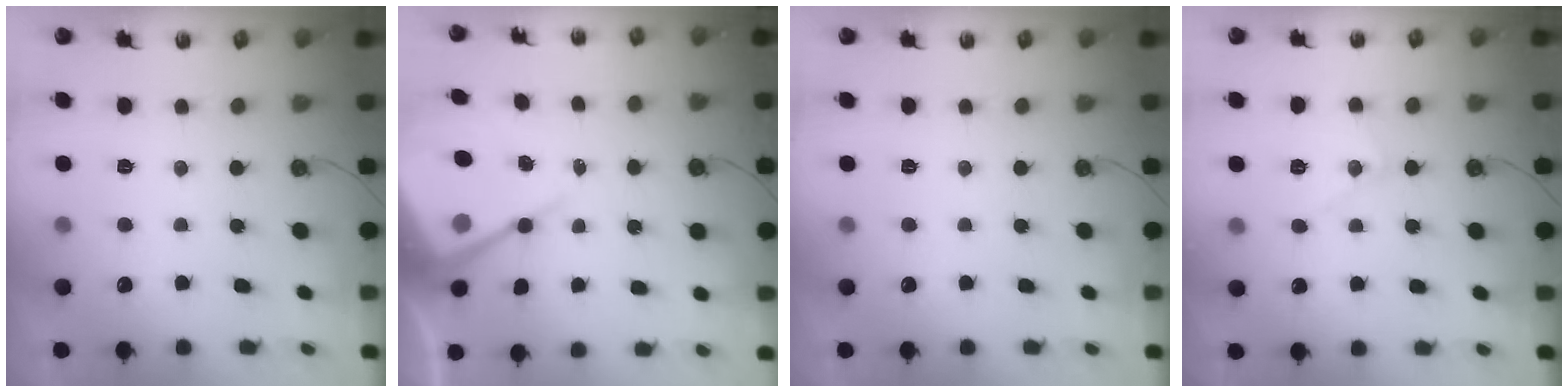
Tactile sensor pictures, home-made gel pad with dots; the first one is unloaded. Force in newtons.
{"total": 14.1, "press": 14.0, "slide": 1.1}
{"total": 0.0}
{"total": 8.6, "press": 8.5, "slide": 0.6}